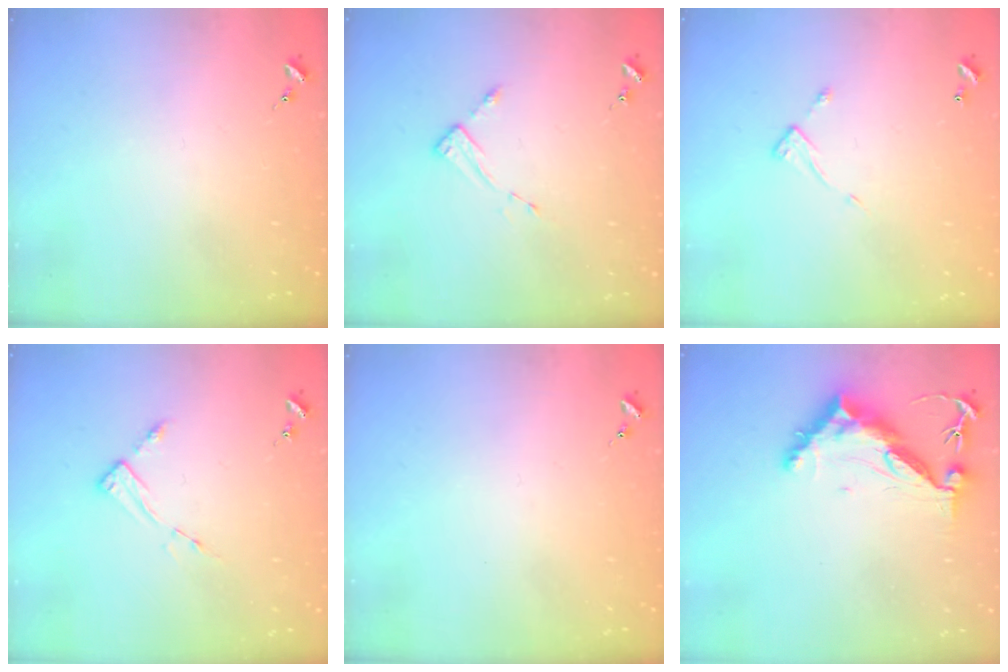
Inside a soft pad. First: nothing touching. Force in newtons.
{"total": 2.7, "press": 2.7, "slide": 0.4}
{"total": 5.5, "press": 5.5, "slide": 0.2}
{"total": 3.4, "press": 3.4, "slide": 0.4}
{"total": 0.0}
{"total": 10.4, "press": 10.3, "slide": 0.9}